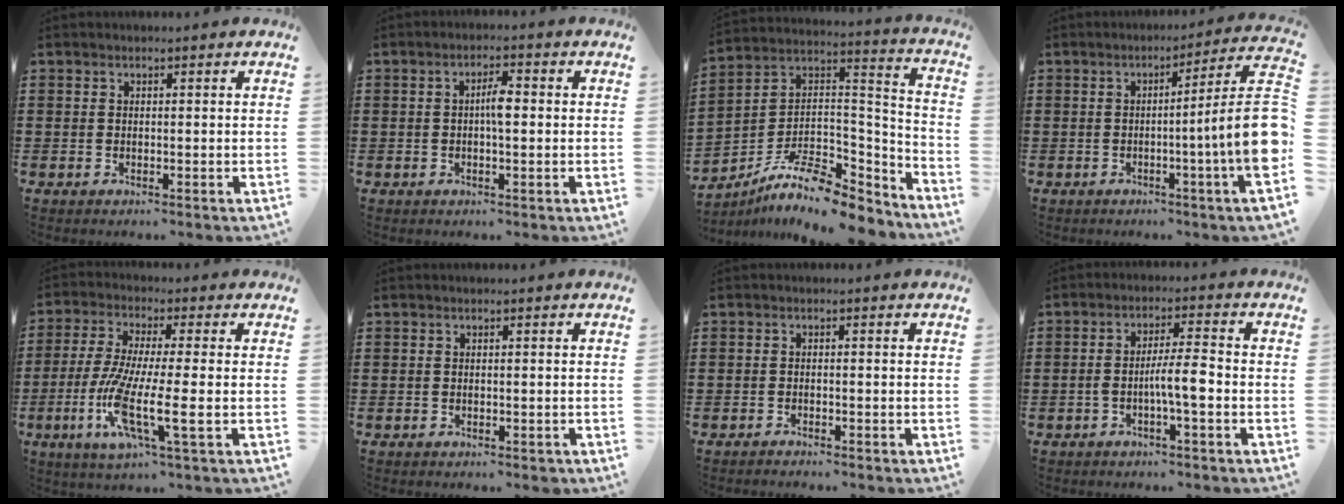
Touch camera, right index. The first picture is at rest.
{"total": 3.2, "force": [-0.1, 0.9, 3.1], "torque": [-0.057, 0.001, -0.004]}
{"total": 11.2, "force": [-8.8, 3.3, 6.1], "torque": [-0.117, 0.012, -0.168]}
{"total": 11.2, "force": [-1.1, 0.1, 11.1], "torque": [-0.180, -0.031, -0.028]}
{"total": 10.3, "force": [-3.2, 1.0, 9.8], "torque": [-0.223, -0.025, -0.070]}
{"total": 0.6, "force": [-0.5, 0.4, 0.2], "torque": [-0.006, 0.000, -0.010]}
{"total": 1.1, "force": [-1.1, 0.0, 0.0], "torque": [-0.003, 0.000, -0.024]}
{"total": 5.3, "force": [-1.5, 0.7, 5.0], "torque": [-0.087, 0.005, -0.031]}